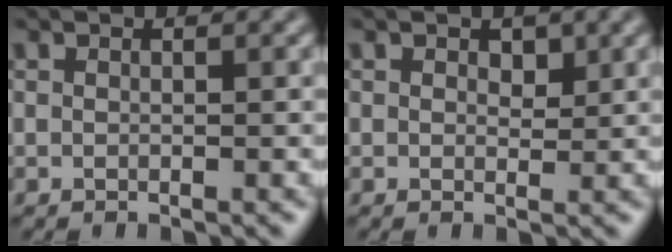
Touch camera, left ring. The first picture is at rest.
{"total": 1.1, "force": [0.6, 0.7, 0.6], "torque": [-0.005, -0.004, 0.008]}